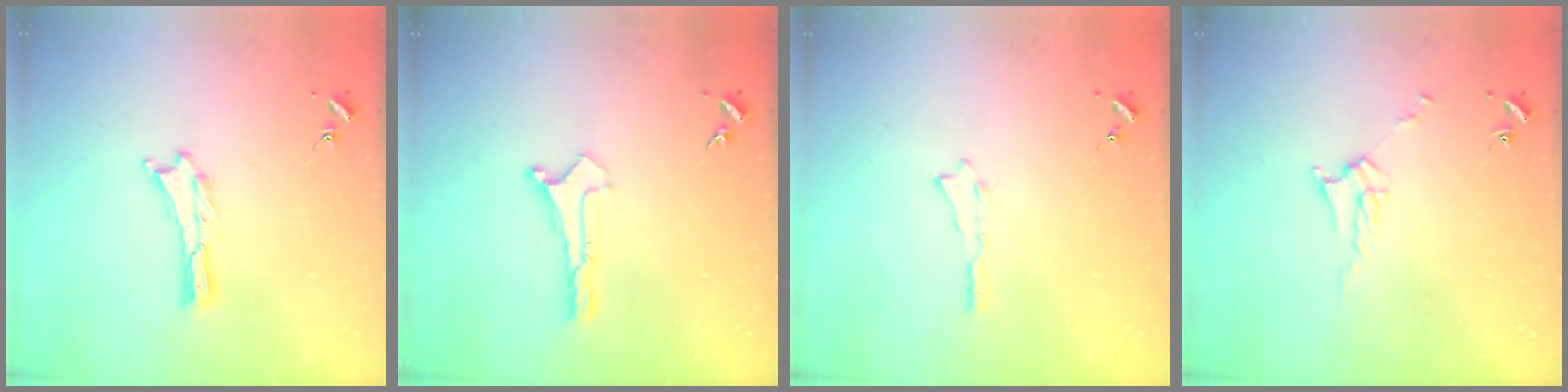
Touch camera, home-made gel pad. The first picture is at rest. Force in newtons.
{"total": 0.0}
{"total": 0.0}
{"total": 3.5, "press": 3.5, "slide": 0.3}